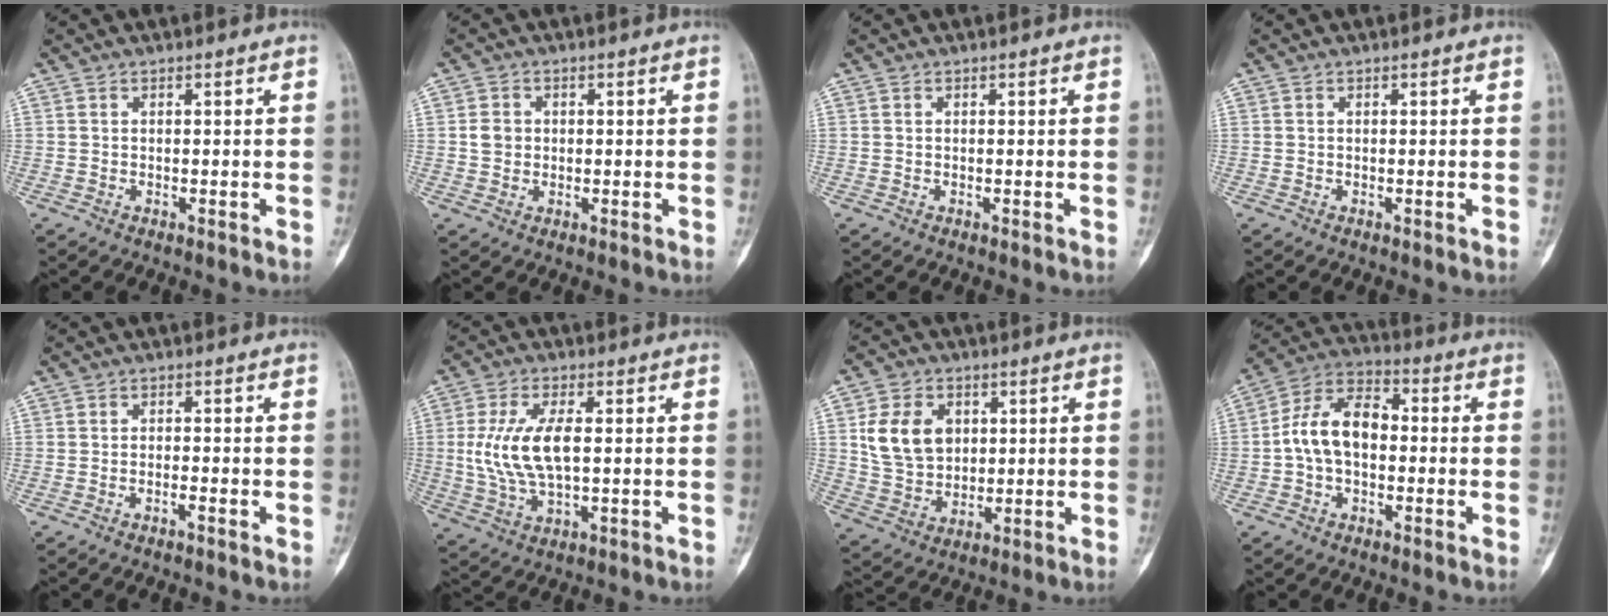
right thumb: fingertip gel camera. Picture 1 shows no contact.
{"total": 2.9, "force": [0.2, 2.6, 1.3], "torque": [-0.012, 0.005, 0.002]}
{"total": 0.0}
{"total": 0.0}
{"total": 1.1, "force": [-0.8, 0.2, 0.8], "torque": [-0.013, 0.009, -0.014]}
{"total": 11.0, "force": [0.7, 5.0, 9.8], "torque": [-0.202, 0.001, 0.019]}
{"total": 11.4, "force": [2.7, 8.7, 6.8], "torque": [-0.100, -0.008, 0.058]}
{"total": 11.5, "force": [-0.6, 7.4, 8.8], "torque": [-0.150, 0.038, -0.023]}